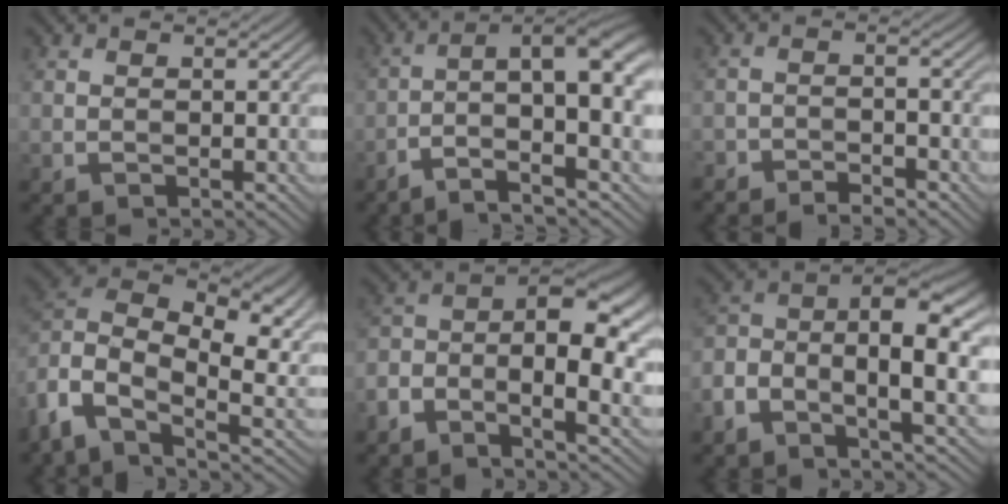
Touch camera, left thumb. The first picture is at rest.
{"total": 11.3, "force": [-3.8, 2.7, 10.2], "torque": [-0.159, 0.014, -0.063]}
{"total": 3.6, "force": [-3.3, 0.6, 1.3], "torque": [-0.026, 0.000, -0.063]}
{"total": 16.1, "force": [-0.5, 10.4, 12.3], "torque": [-0.278, -0.006, -0.009]}
{"total": 11.5, "force": [-2.8, 5.8, 9.5], "torque": [-0.158, -0.005, -0.058]}
{"total": 10.1, "force": [-2.7, 4.8, 8.5], "torque": [-0.153, -0.001, -0.064]}